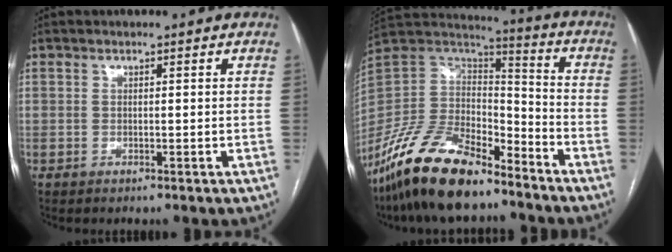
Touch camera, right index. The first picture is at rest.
{"total": 19.3, "force": [-14.7, 6.6, 10.7], "torque": [-0.219, 0.004, -0.274]}